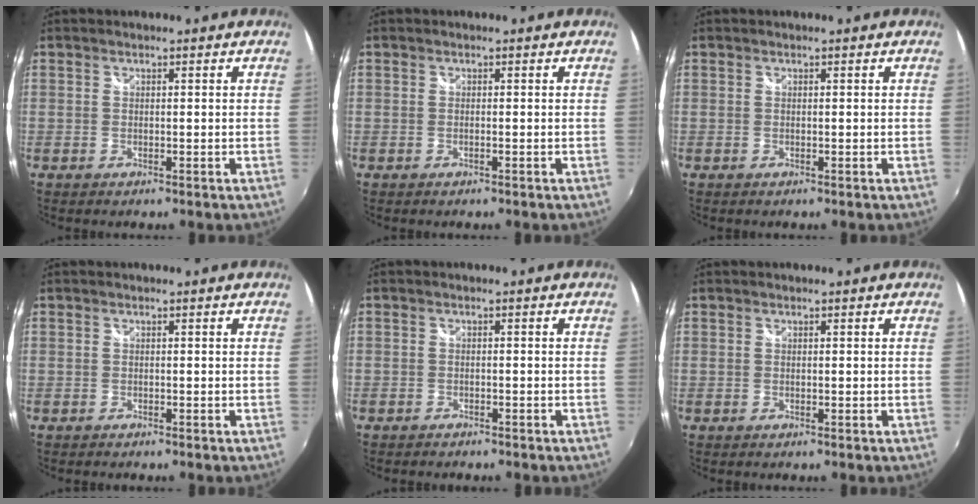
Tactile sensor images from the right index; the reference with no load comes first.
{"total": 0.6, "force": [-0.2, -0.1, 0.5], "torque": [-0.010, -0.001, -0.006]}
{"total": 0.0}
{"total": 0.0}
{"total": 2.0, "force": [-1.8, 0.6, 0.5], "torque": [-0.020, -0.004, -0.029]}
{"total": 0.0}